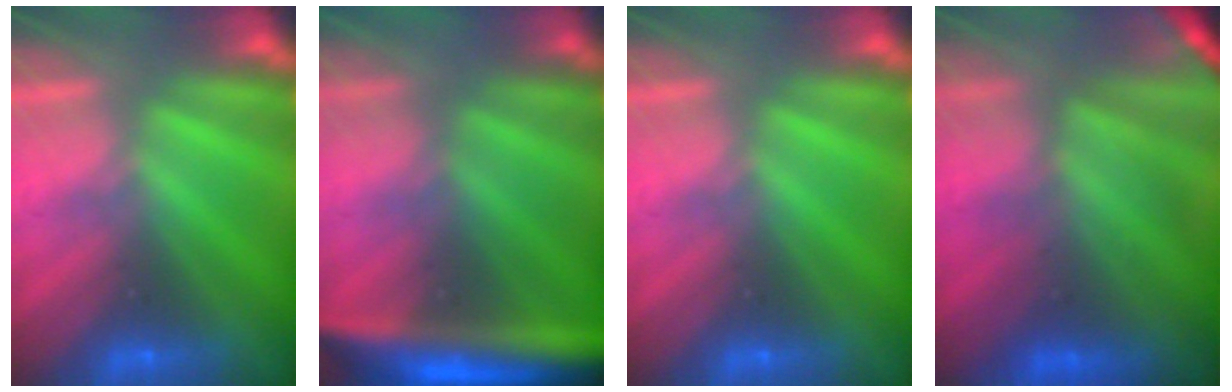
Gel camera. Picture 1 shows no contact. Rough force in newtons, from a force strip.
{"total": 5.7}
{"total": 0.0}
{"total": 6.3}